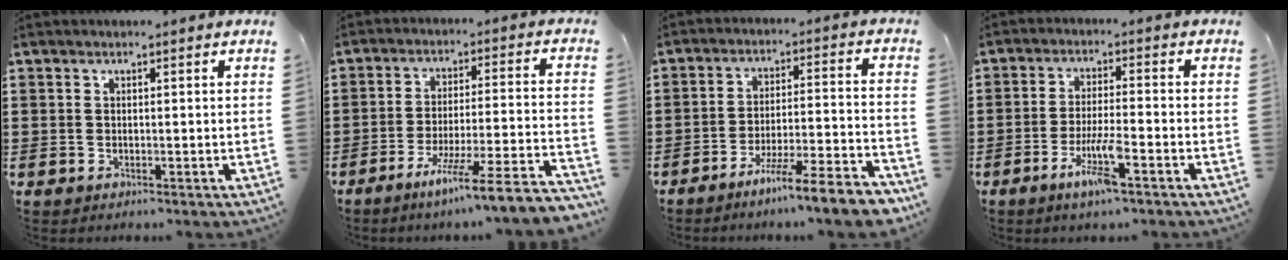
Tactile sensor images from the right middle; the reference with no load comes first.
{"total": 8.5, "force": [-6.7, -0.8, 5.2], "torque": [-0.088, -0.017, -0.130]}
{"total": 8.7, "force": [-7.3, -0.4, 4.7], "torque": [-0.072, 0.000, -0.138]}
{"total": 6.4, "force": [-3.5, 0.8, 5.3], "torque": [-0.102, -0.008, -0.063]}